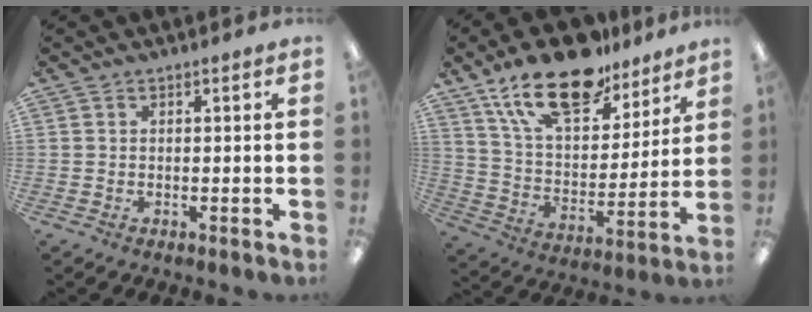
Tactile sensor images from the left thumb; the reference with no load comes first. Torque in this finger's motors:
{"motor_torque": [0.53, 0.50, 1.48, -1.29, 0.37]}